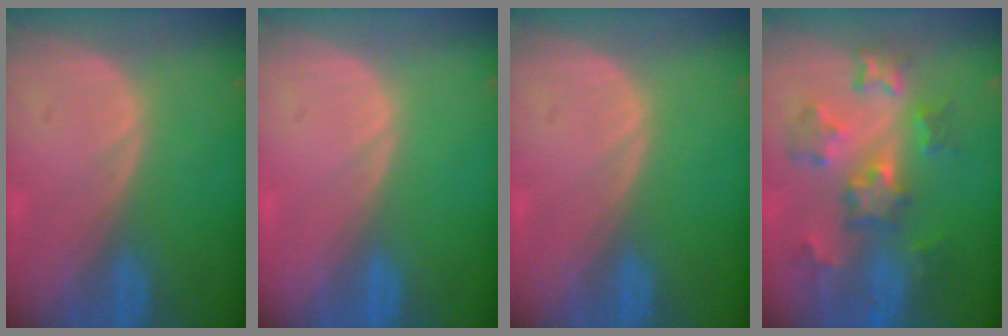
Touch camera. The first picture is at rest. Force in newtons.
{"total": 0.0}
{"total": 0.0}
{"total": 8.3, "press": 7.8, "slide": 2.9}